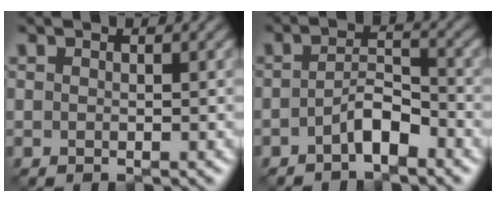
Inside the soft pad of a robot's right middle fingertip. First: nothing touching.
{"total": 2.9, "force": [-1.7, 0.9, 2.1], "torque": [-0.037, 0.009, -0.035]}